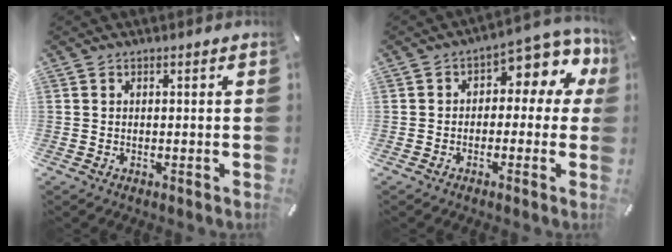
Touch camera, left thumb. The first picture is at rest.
{"total": 7.1, "force": [1.9, 4.4, 5.3], "torque": [-0.060, -0.018, 0.027]}